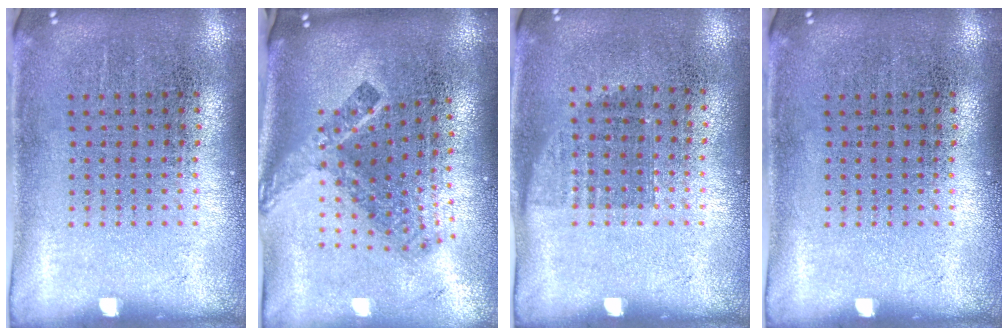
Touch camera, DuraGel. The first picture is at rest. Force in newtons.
{"total": 2.5, "press": 1.6, "slide": 1.9}
{"total": 0.8, "press": 0.7, "slide": 0.4}
{"total": 0.0}